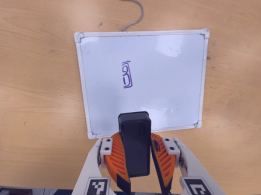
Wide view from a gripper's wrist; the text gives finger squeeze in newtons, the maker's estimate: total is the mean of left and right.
{"total": 11.6, "left": 11.0, "right": 12.2}